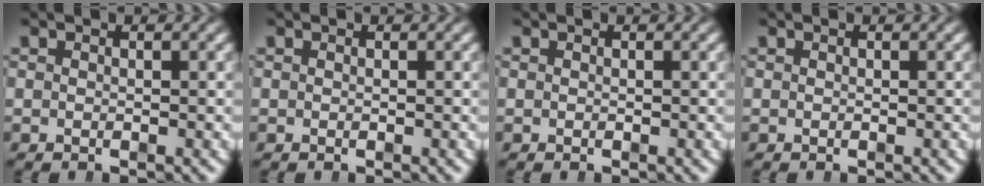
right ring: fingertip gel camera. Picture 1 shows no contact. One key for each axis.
{"total": 0.0}
{"total": 0.0}
{"total": 0.0}